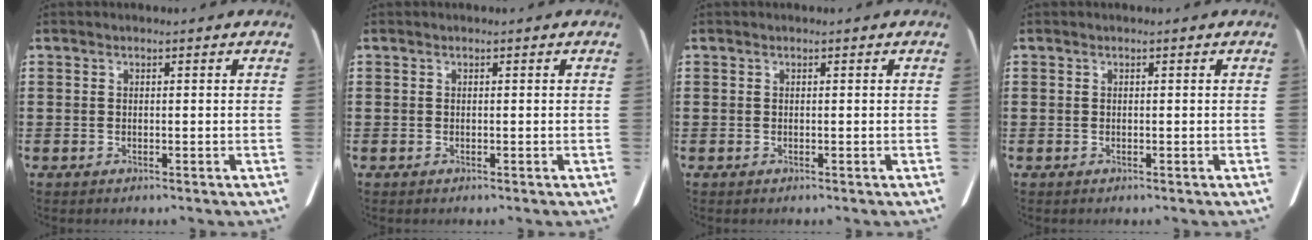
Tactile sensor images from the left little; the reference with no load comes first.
{"total": 0.0}
{"total": 0.0}
{"total": 0.0}